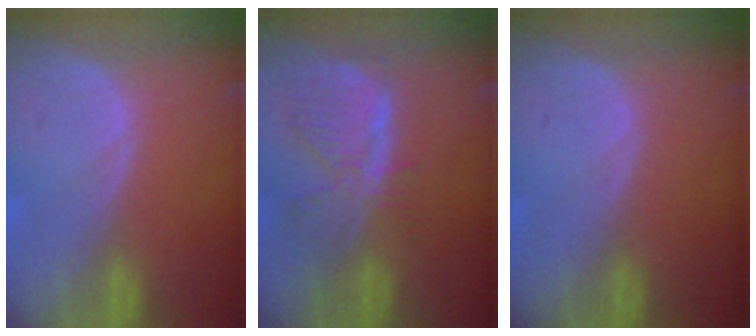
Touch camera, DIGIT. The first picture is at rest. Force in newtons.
{"total": 8.0, "press": 7.1, "slide": 3.8}
{"total": 0.0}